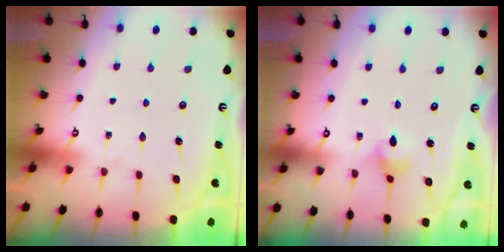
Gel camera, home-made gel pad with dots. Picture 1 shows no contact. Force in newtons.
{"total": 3.0, "press": 2.9, "slide": 0.6}